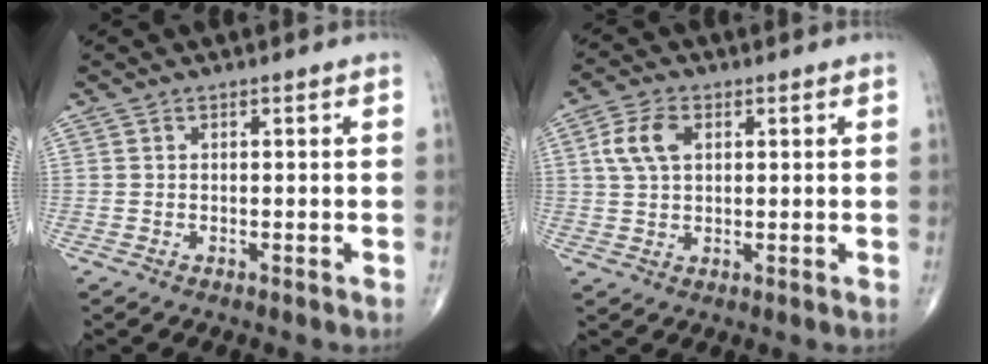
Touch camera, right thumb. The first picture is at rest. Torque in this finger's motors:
{"motor_torque": [-0.23, 0.38, 0.62, 0.20, 0.05]}